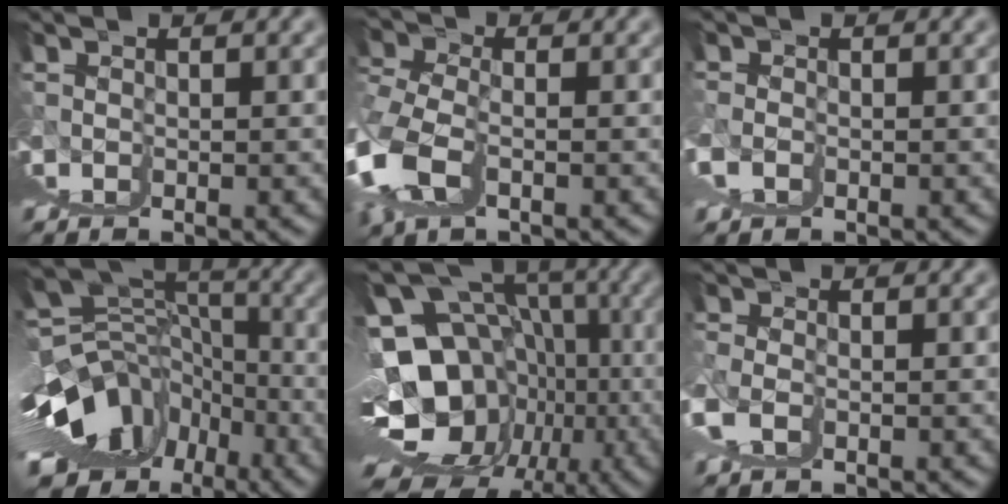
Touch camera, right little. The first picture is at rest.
{"total": 2.2, "force": [0.6, 0.4, 2.1], "torque": [-0.028, -0.001, 0.019]}
{"total": 1.5, "force": [0.5, -0.9, -1.0], "torque": [0.020, -0.002, 0.012]}
{"total": 11.0, "force": [1.4, 4.3, 10.1], "torque": [-0.124, 0.011, 0.039]}
{"total": 15.4, "force": [0.8, 7.4, 13.5], "torque": [-0.174, -0.014, 0.042]}
{"total": 1.5, "force": [1.3, 0.4, -0.6], "torque": [0.004, 0.001, 0.024]}